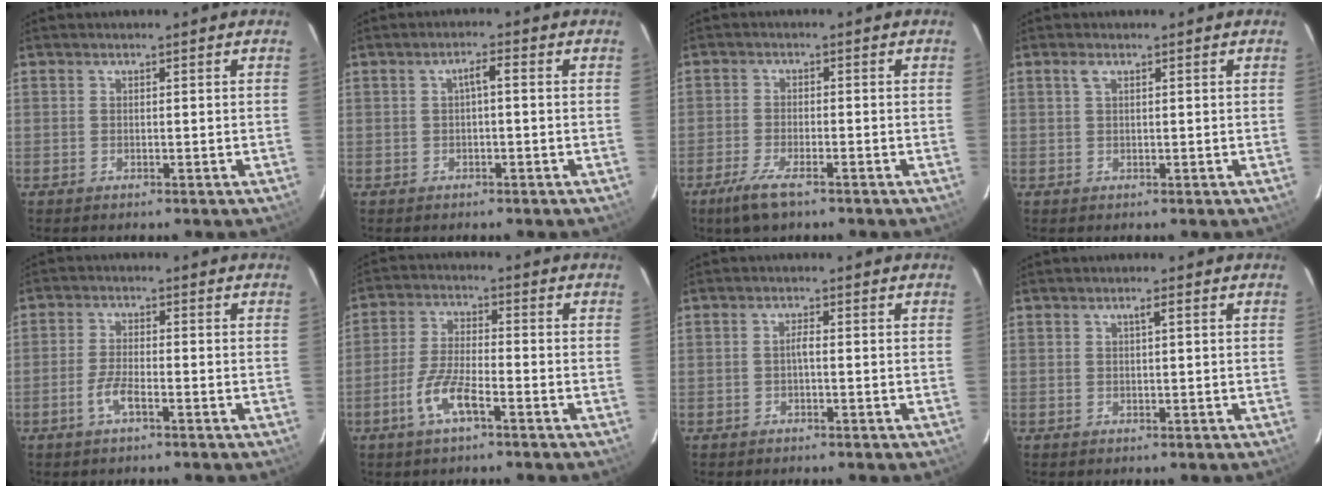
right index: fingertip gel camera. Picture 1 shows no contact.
{"total": 2.0, "force": [-0.1, 0.3, 2.0], "torque": [-0.038, 0.010, 0.000]}
{"total": 6.2, "force": [-4.2, 1.7, 4.1], "torque": [-0.106, -0.013, -0.080]}
{"total": 1.2, "force": [0.6, 0.4, 0.9], "torque": [-0.021, 0.005, 0.011]}
{"total": 3.7, "force": [-2.1, 0.8, 2.9], "torque": [-0.068, -0.001, -0.044]}
{"total": 7.0, "force": [-3.9, 1.5, 5.6], "torque": [-0.123, -0.002, -0.078]}
{"total": 1.1, "force": [-0.4, 0.1, 1.0], "torque": [-0.019, 0.006, -0.008]}
{"total": 1.1, "force": [0.4, -0.1, 1.0], "torque": [-0.018, 0.005, 0.008]}